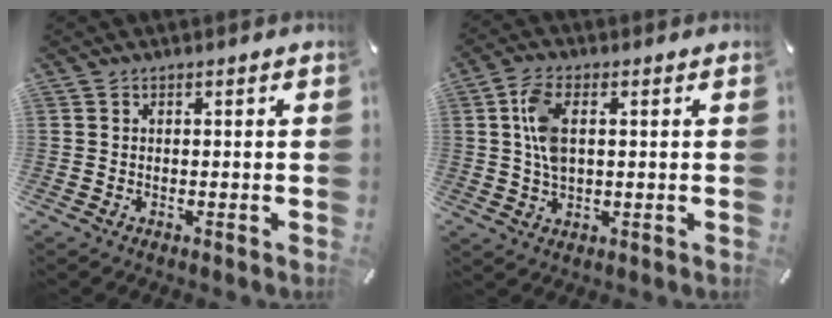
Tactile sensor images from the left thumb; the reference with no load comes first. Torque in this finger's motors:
{"motor_torque": [0.45, 0.73, 1.04, -0.46, 0.06]}